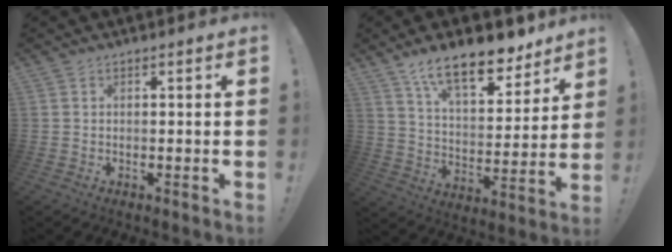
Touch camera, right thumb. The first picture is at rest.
{"total": 16.5, "force": [11.7, 6.4, 9.8], "torque": [-0.146, -0.081, 0.201]}